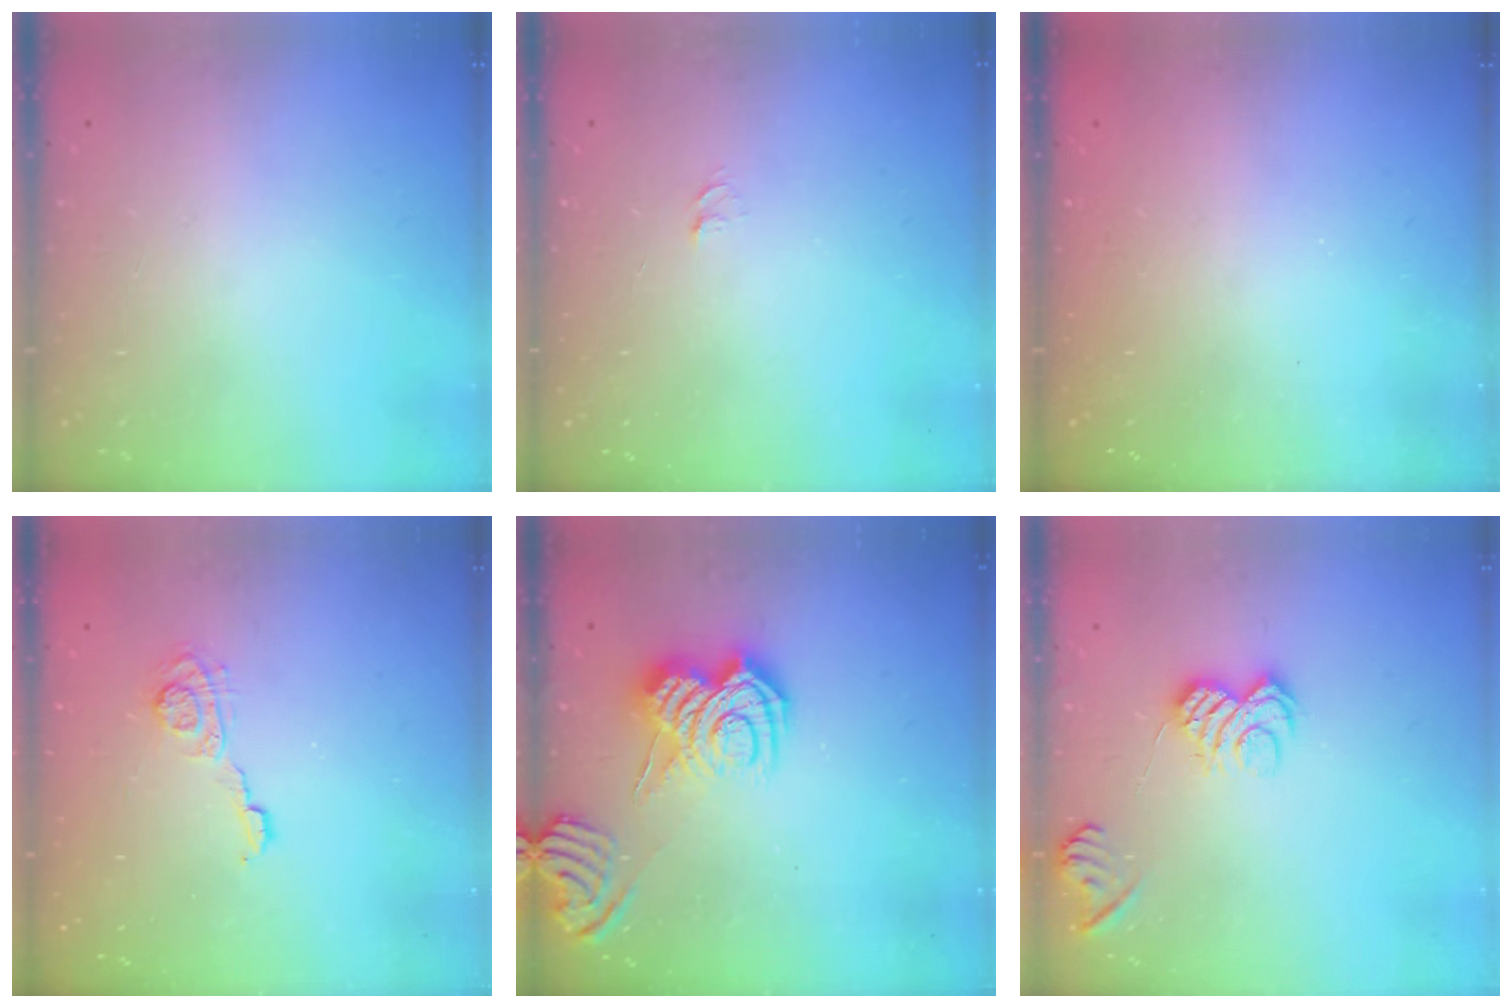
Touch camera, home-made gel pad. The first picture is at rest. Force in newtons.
{"total": 3.7, "press": 3.7, "slide": 0.3}
{"total": 2.4, "press": 2.2, "slide": 0.8}
{"total": 5.3, "press": 5.2, "slide": 0.8}
{"total": 11.6, "press": 11.5, "slide": 0.9}
{"total": 8.5, "press": 8.4, "slide": 1.2}